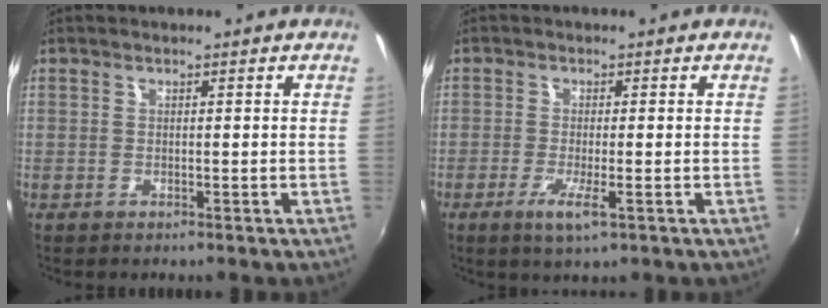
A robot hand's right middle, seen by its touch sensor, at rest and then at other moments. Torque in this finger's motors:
{"motor_torque": [0.88, -1.25, 0.03, 0.05]}